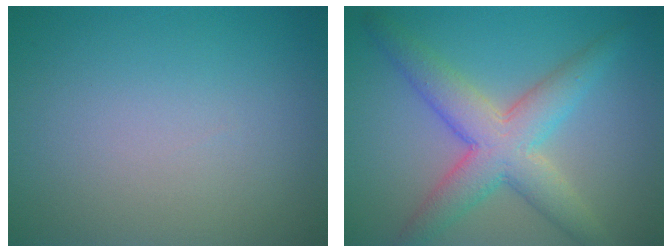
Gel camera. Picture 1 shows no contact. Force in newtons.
{"total": 6.2, "press": 6.2, "slide": 0.2}